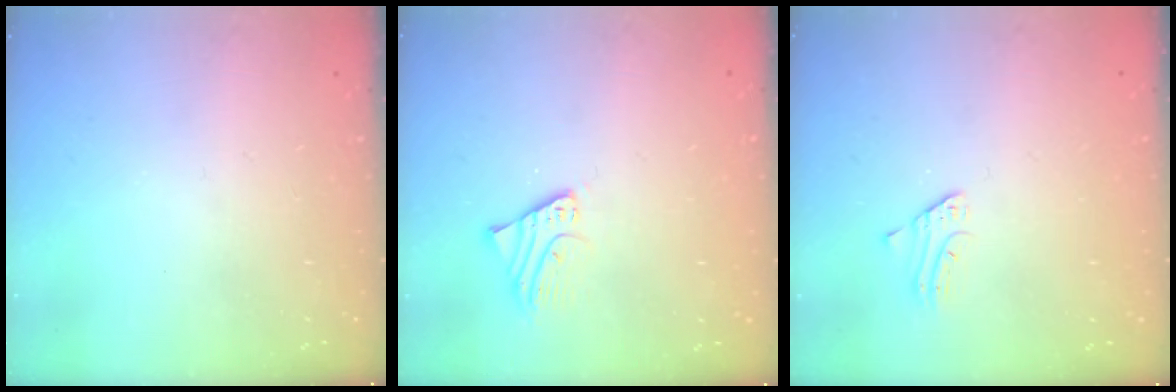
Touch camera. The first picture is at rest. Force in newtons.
{"total": 2.6, "press": 2.6, "slide": 0.2}
{"total": 1.9, "press": 1.9, "slide": 0.2}